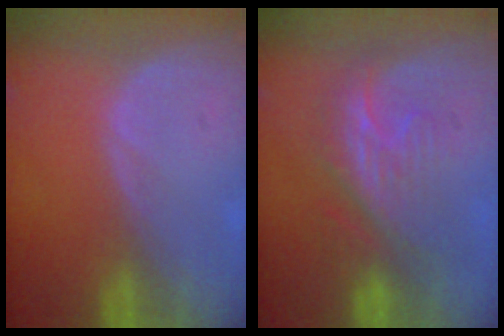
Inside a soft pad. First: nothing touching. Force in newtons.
{"total": 7.5, "press": 7.2, "slide": 1.9}